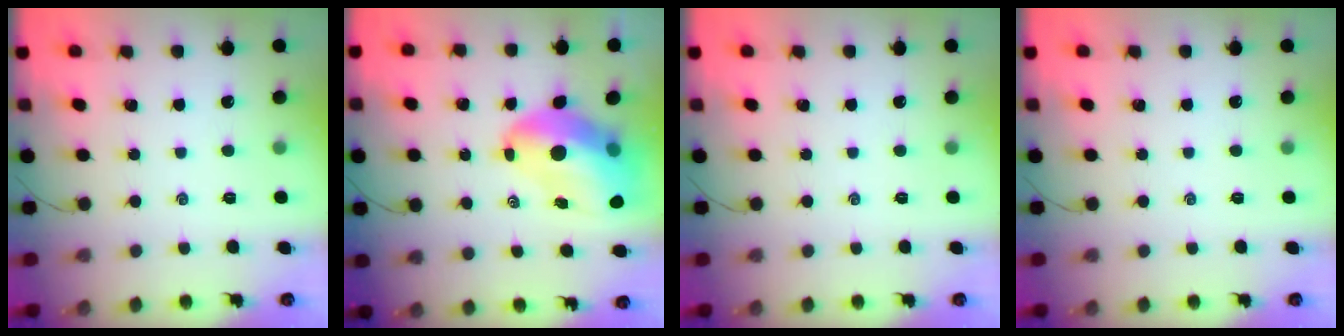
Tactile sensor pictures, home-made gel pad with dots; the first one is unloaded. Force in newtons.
{"total": 14.4, "press": 13.8, "slide": 4.0}
{"total": 0.0}
{"total": 0.0}